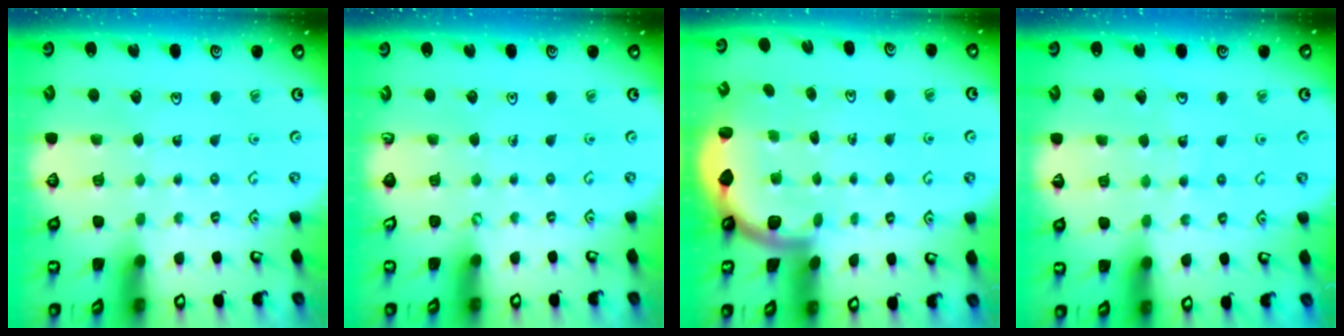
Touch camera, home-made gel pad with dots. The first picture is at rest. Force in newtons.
{"total": 0.0}
{"total": 1.8, "press": 1.8, "slide": 0.1}
{"total": 3.9, "press": 3.9, "slide": 0.2}